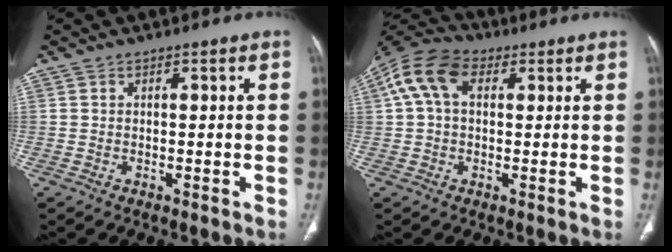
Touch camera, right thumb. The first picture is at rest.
{"total": 10.6, "force": [2.9, 7.0, 7.5], "torque": [-0.151, 0.035, 0.045]}